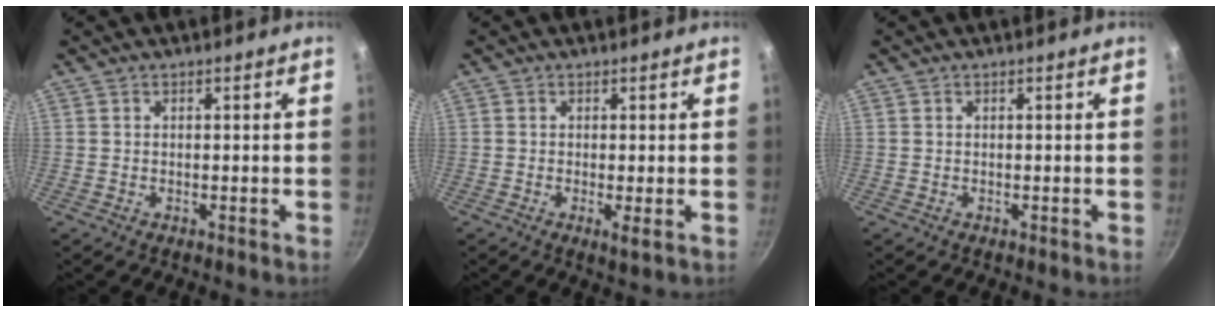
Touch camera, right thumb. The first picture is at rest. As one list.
[{"total": 1.9, "force": [-0.3, 0.2, 1.9], "torque": [-0.036, -0.009, -0.005]}, {"total": 0.0}]